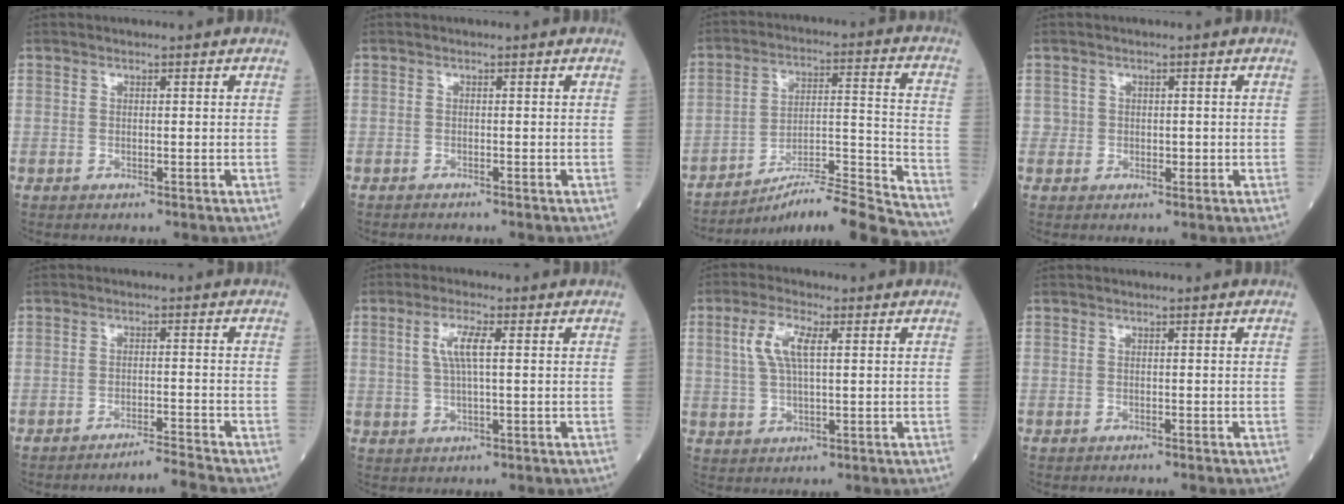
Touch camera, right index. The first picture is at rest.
{"total": 1.5, "force": [-1.3, 0.0, 0.6], "torque": [-0.011, 0.000, -0.014]}
{"total": 19.4, "force": [-17.9, -0.8, 7.4], "torque": [-0.096, 0.020, -0.273]}
{"total": 1.6, "force": [0.0, 1.4, 0.6], "torque": [-0.007, 0.003, 0.004]}
{"total": 4.4, "force": [-3.8, -2.2, -0.1], "torque": [0.001, -0.009, -0.058]}
{"total": 4.6, "force": [1.2, 0.6, 4.4], "torque": [-0.092, 0.007, 0.027]}
{"total": 5.8, "force": [1.8, 1.6, 5.3], "torque": [-0.121, 0.010, 0.040]}
{"total": 0.8, "force": [-0.7, -0.1, 0.4], "torque": [-0.006, 0.001, -0.006]}